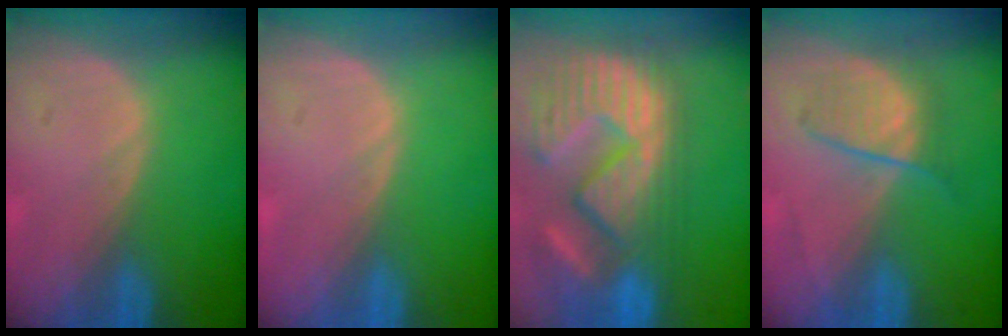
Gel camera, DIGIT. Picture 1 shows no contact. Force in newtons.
{"total": 0.0}
{"total": 14.7, "press": 12.3, "slide": 8.1}
{"total": 4.4, "press": 4.4, "slide": 0.6}